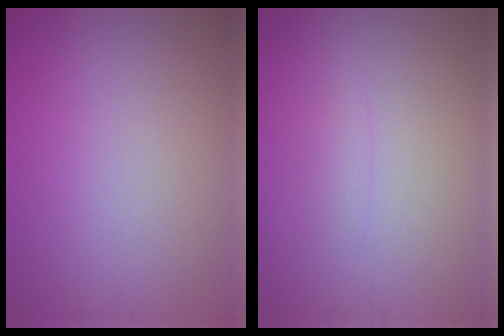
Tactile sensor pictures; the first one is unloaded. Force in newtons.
{"total": 0.7, "press": 0.7, "slide": 0.1}